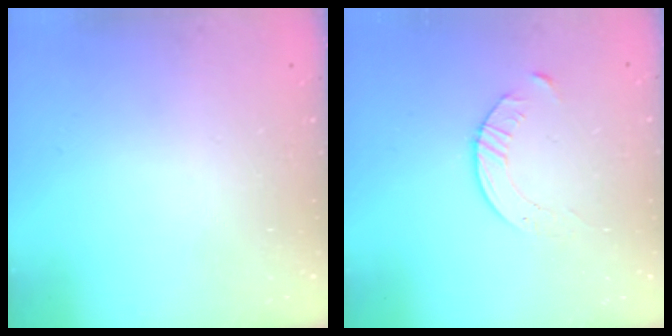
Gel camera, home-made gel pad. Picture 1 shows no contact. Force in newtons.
{"total": 4.6, "press": 4.5, "slide": 0.6}